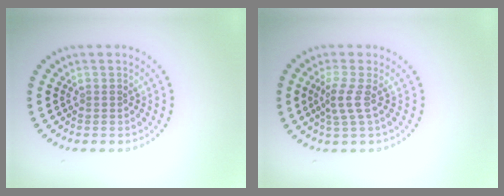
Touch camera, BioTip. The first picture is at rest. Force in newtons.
{"total": 2.1, "press": 1.5, "slide": 1.5}